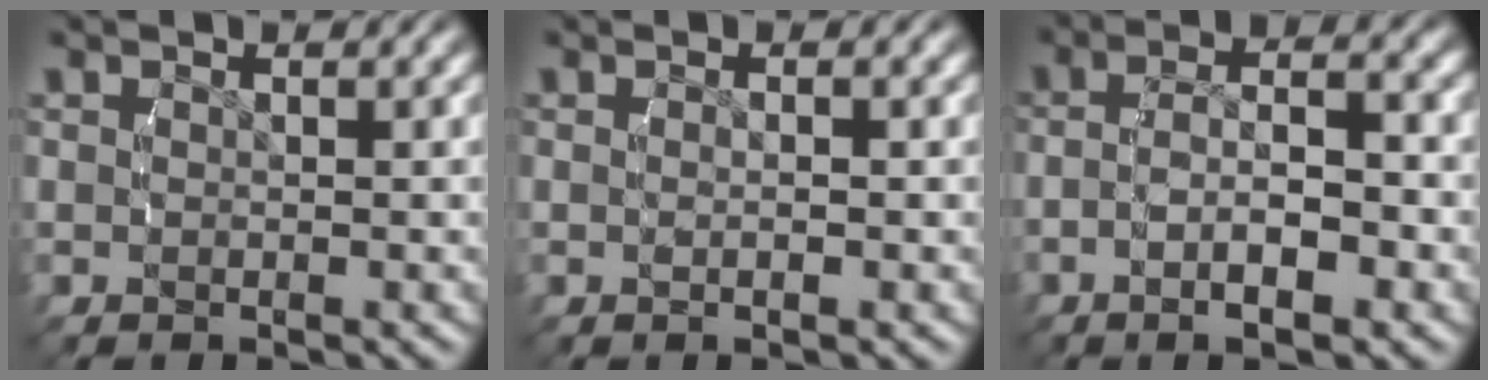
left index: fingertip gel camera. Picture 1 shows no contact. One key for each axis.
{"total": 1.2, "fx": -0.2, "fy": -0.4, "fz": 1.1, "tx": -0.024, "ty": 0.001, "tz": 0.000}
{"total": 4.5, "fx": -1.5, "fy": 1.2, "fz": 4.0, "tx": -0.076, "ty": 0.006, "tz": -0.025}